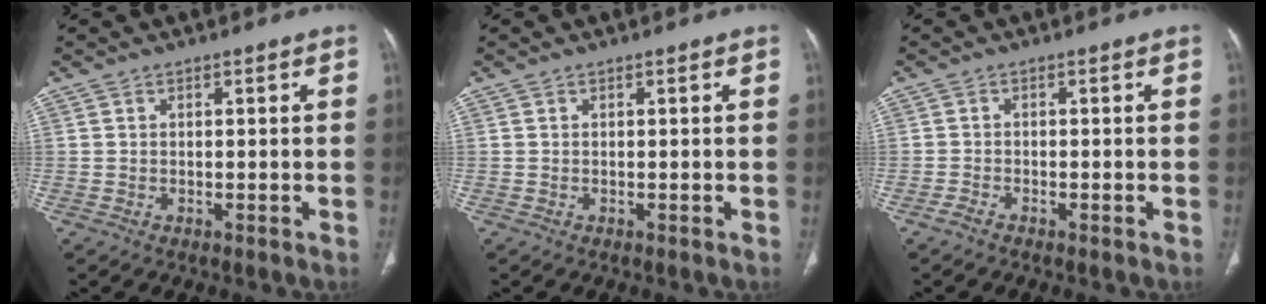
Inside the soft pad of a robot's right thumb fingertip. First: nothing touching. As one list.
[{"total": 0.0}, {"total": 1.3, "force": [-1.1, 0.4, 0.6], "torque": [-0.020, 0.003, -0.023]}]